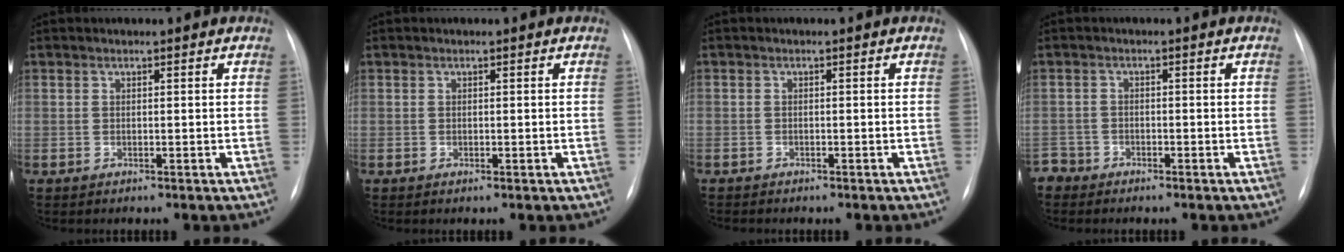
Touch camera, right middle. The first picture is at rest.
{"total": 0.6, "force": [-0.3, 0.2, 0.4], "torque": [-0.007, -0.001, -0.002]}
{"total": 1.6, "force": [-1.4, 0.7, 0.5], "torque": [-0.009, 0.001, -0.018]}
{"total": 2.3, "force": [-1.9, 1.2, -0.8], "torque": [0.015, 0.005, -0.039]}